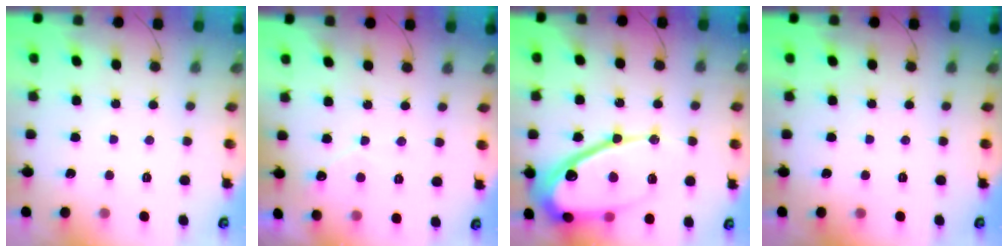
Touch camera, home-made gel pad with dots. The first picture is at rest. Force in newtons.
{"total": 3.0, "press": 3.0, "slide": 0.1}
{"total": 21.8, "press": 21.7, "slide": 2.1}
{"total": 0.0}